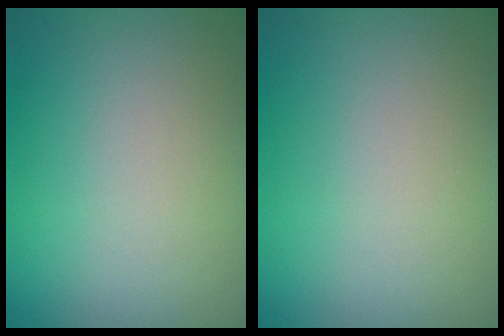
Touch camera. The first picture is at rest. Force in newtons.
{"total": 0.0}